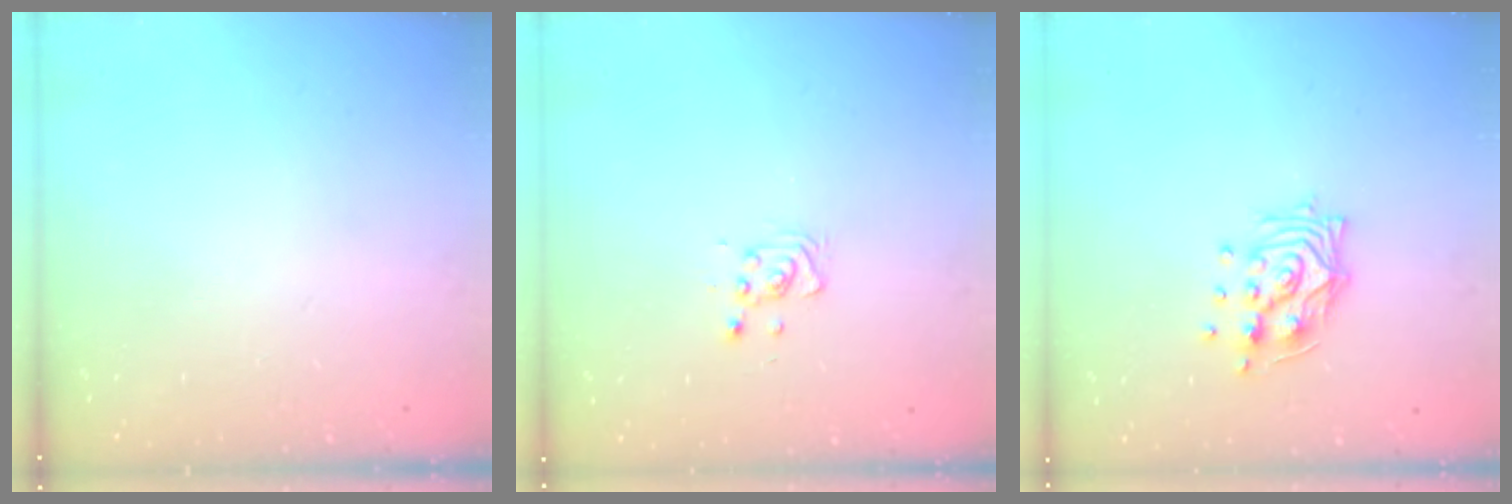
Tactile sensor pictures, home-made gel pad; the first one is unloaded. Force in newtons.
{"total": 4.7, "press": 4.6, "slide": 1.1}
{"total": 11.7, "press": 11.7, "slide": 0.6}